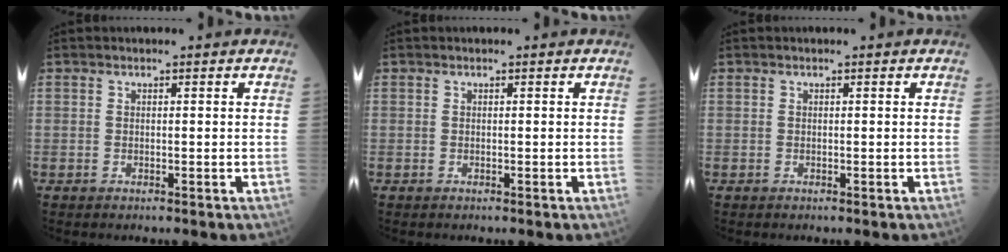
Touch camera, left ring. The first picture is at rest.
{"total": 0.0}
{"total": 0.0}